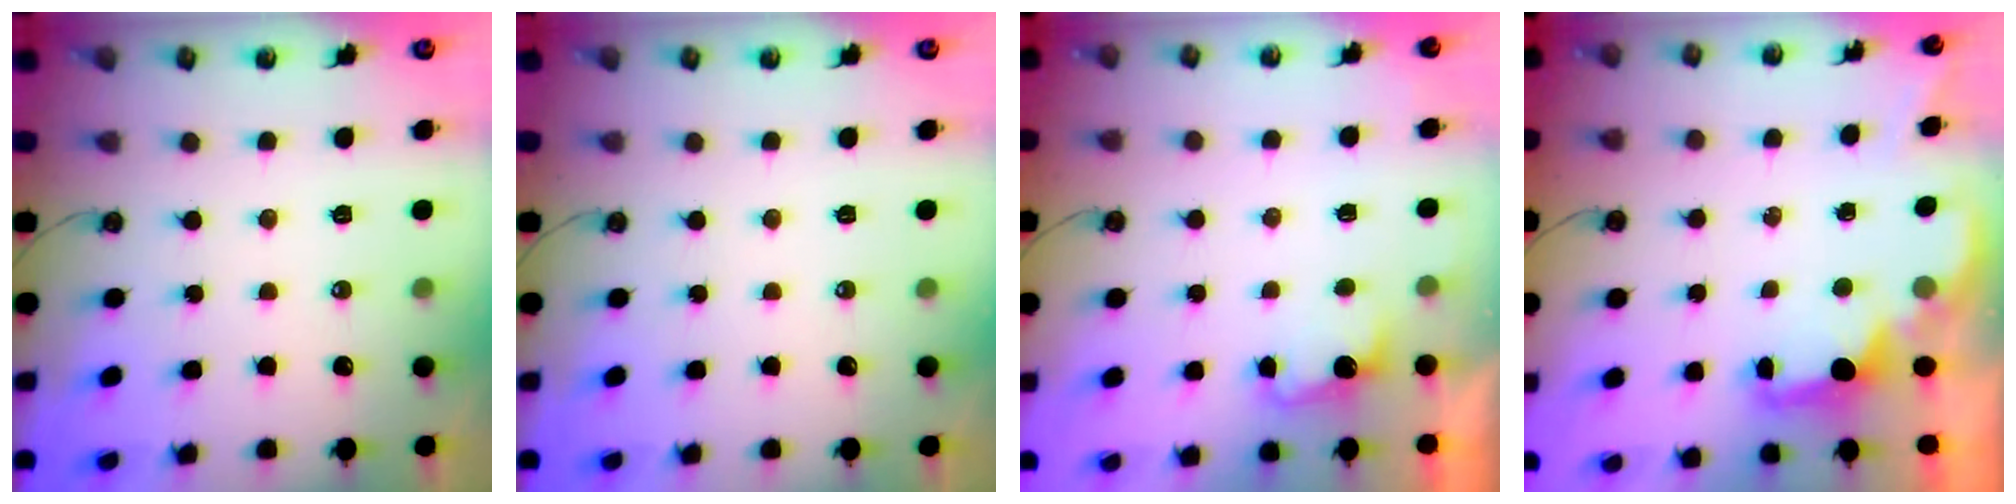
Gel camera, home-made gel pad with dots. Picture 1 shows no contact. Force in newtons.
{"total": 0.0}
{"total": 1.9, "press": 1.7, "slide": 0.8}
{"total": 1.9, "press": 1.7, "slide": 0.7}